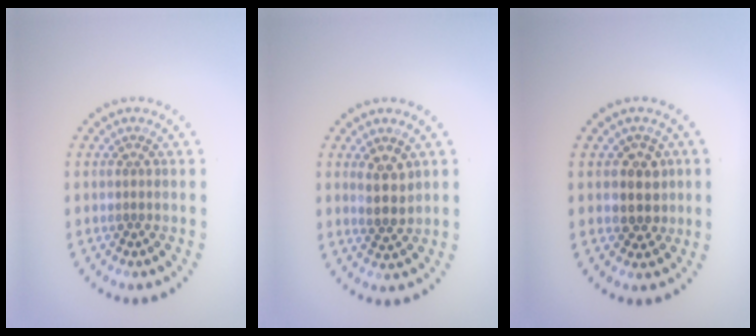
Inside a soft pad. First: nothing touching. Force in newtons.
{"total": 2.6, "press": 2.4, "slide": 1.1}
{"total": 2.7, "press": 2.5, "slide": 1.0}